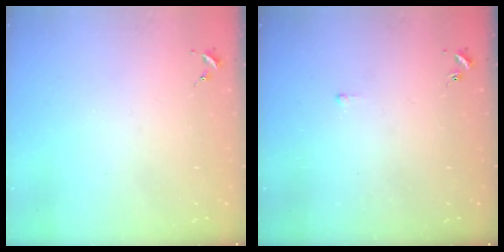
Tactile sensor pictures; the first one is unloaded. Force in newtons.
{"total": 1.8, "press": 1.8, "slide": 0.3}